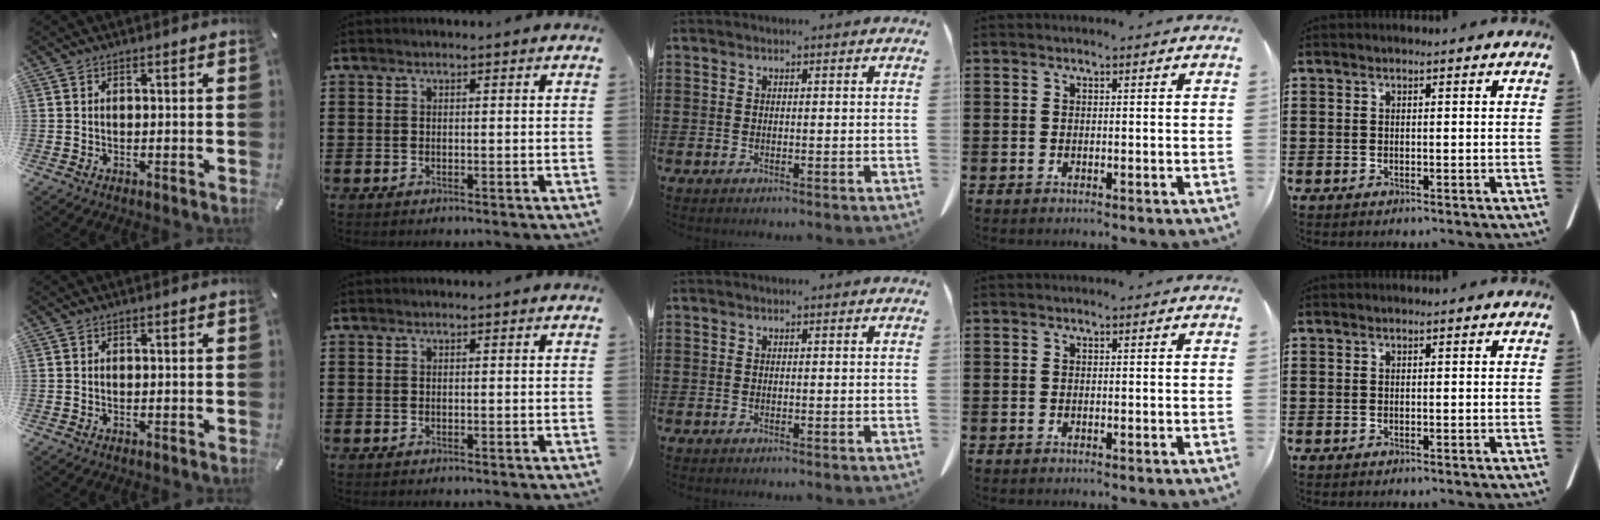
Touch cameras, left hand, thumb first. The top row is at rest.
{}